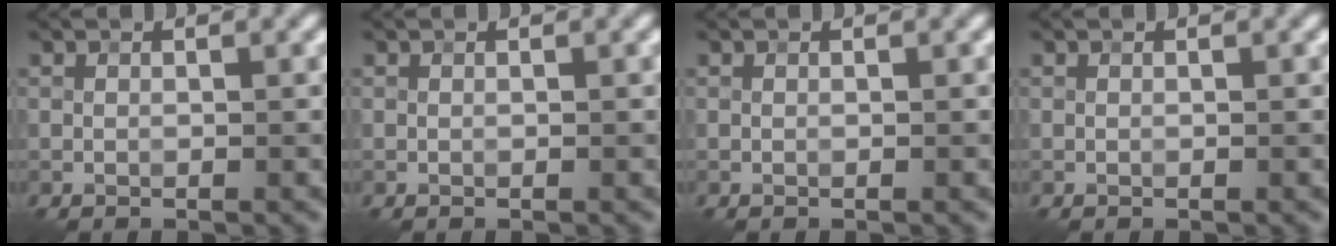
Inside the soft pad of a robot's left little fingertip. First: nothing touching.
{"total": 0.0}
{"total": 0.0}
{"total": 0.0}